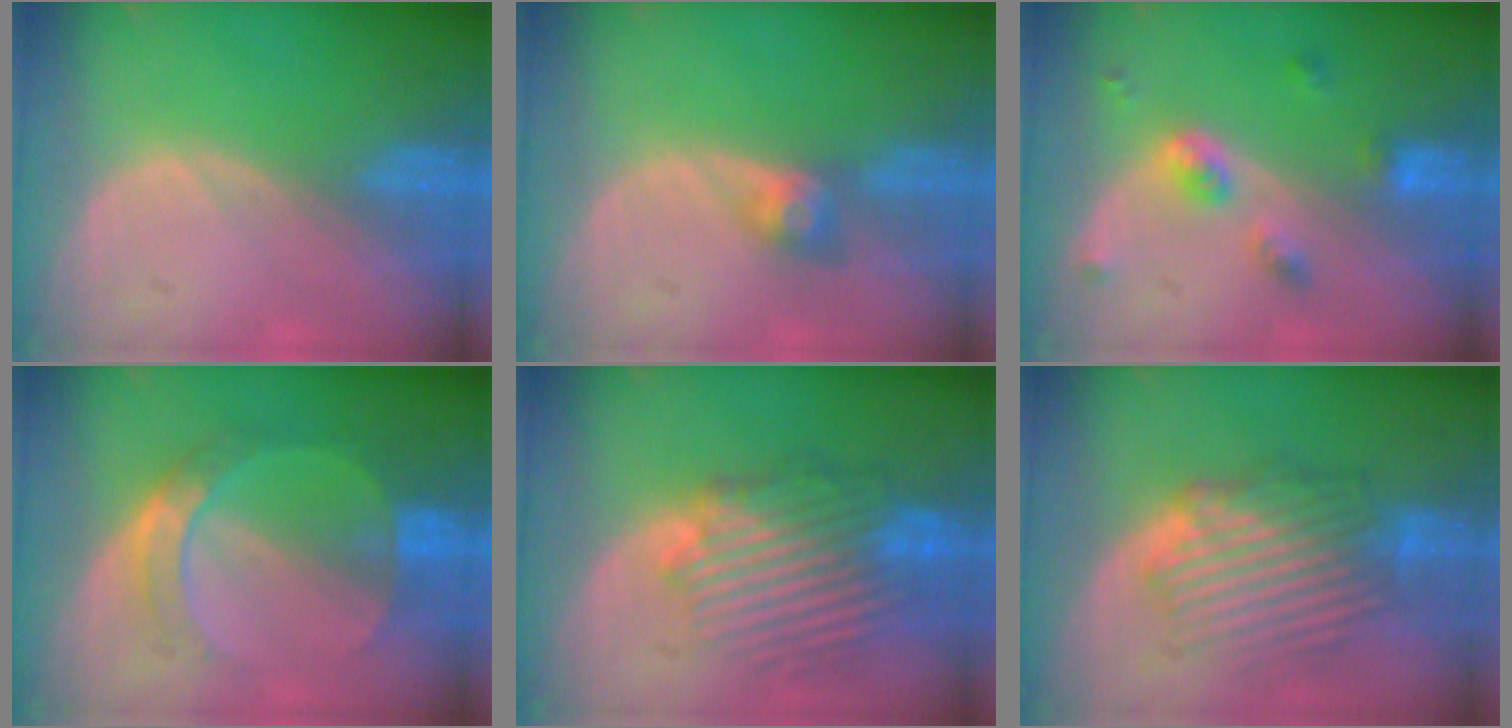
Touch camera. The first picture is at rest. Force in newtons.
{"total": 3.0, "press": 2.6, "slide": 1.4}
{"total": 4.8, "press": 4.4, "slide": 1.8}
{"total": 7.1, "press": 6.4, "slide": 3.1}
{"total": 10.2, "press": 9.7, "slide": 3.0}
{"total": 8.7, "press": 8.4, "slide": 2.1}